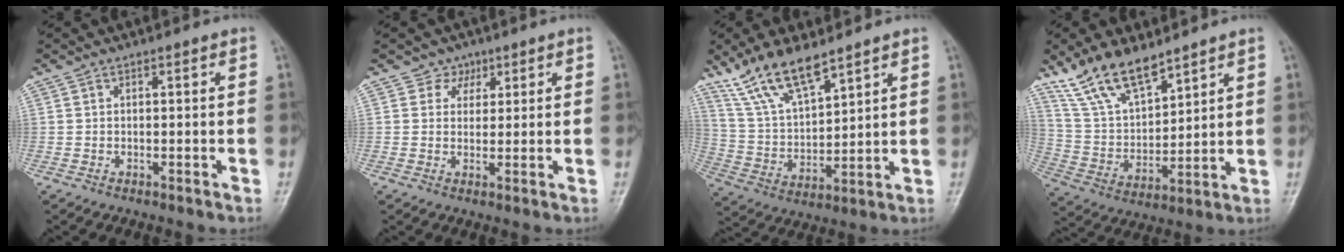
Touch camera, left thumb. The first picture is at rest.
{"total": 3.0, "force": [1.7, 2.5, 0.1], "torque": [0.021, -0.006, 0.020]}
{"total": 12.6, "force": [9.3, 4.1, 7.4], "torque": [-0.129, -0.041, 0.194]}
{"total": 13.2, "force": [10.0, 5.1, 6.9], "torque": [-0.110, -0.048, 0.206]}